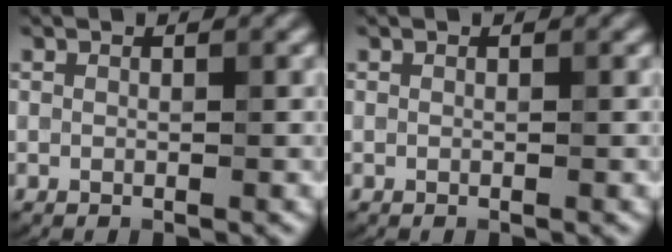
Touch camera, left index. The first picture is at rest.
{"total": 0.0}